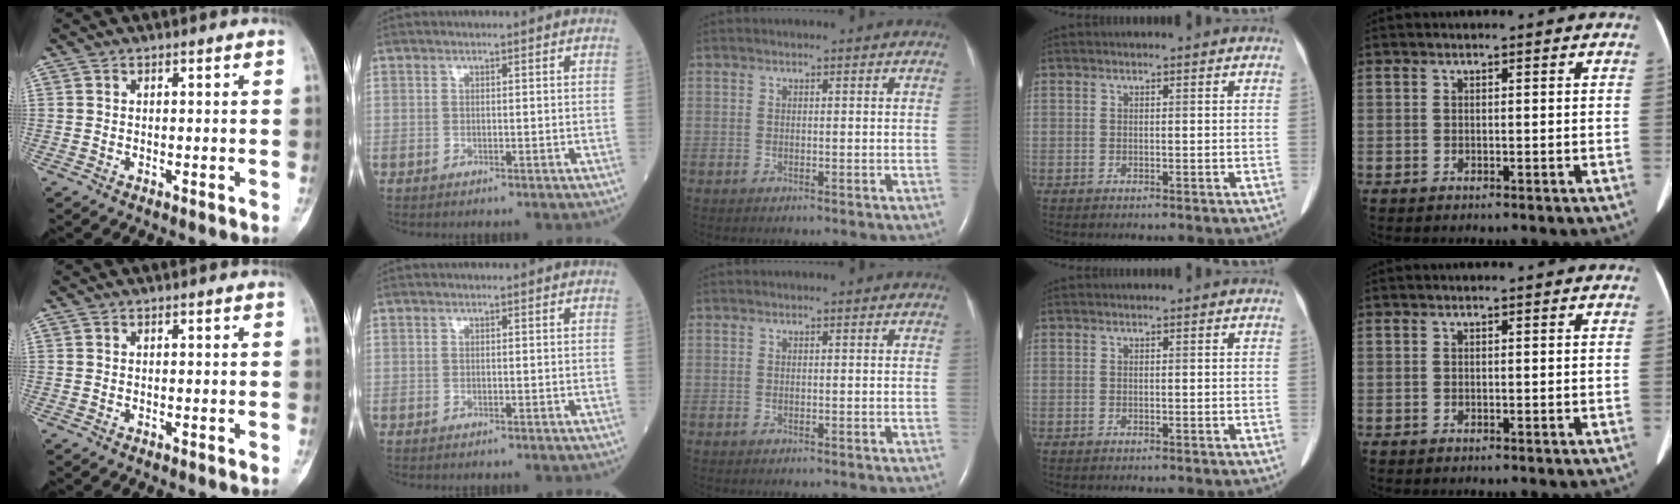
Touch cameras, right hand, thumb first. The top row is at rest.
{}